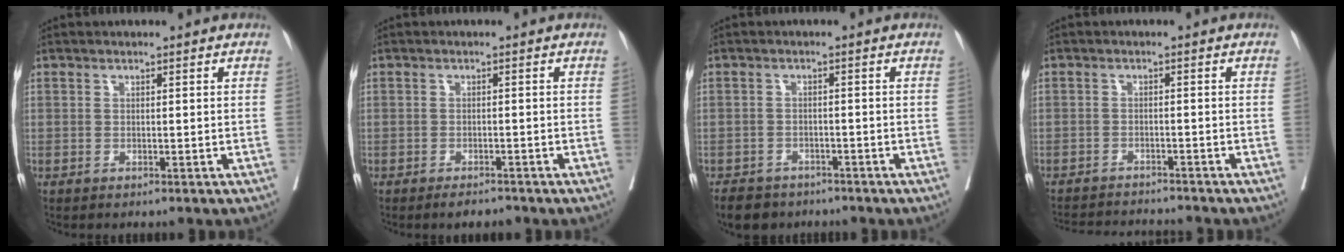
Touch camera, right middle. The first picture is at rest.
{"total": 2.3, "force": [-1.9, 0.7, 1.1], "torque": [-0.013, -0.001, -0.025]}
{"total": 5.5, "force": [-4.5, 2.9, 1.1], "torque": [-0.017, 0.000, -0.069]}
{"total": 8.6, "force": [-8.3, 0.6, 2.0], "torque": [-0.028, -0.002, -0.122]}